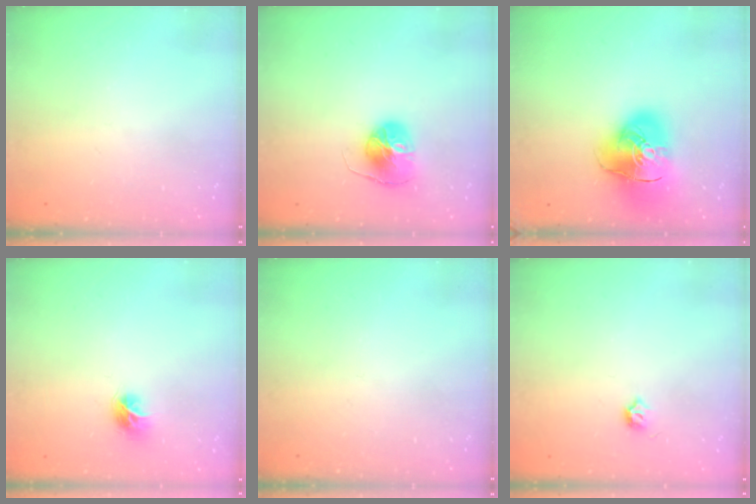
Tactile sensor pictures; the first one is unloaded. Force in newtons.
{"total": 10.1, "press": 10.1, "slide": 0.2}
{"total": 18.1, "press": 17.9, "slide": 2.7}
{"total": 7.5, "press": 7.5, "slide": 0.4}
{"total": 0.0}
{"total": 4.0, "press": 3.9, "slide": 0.7}